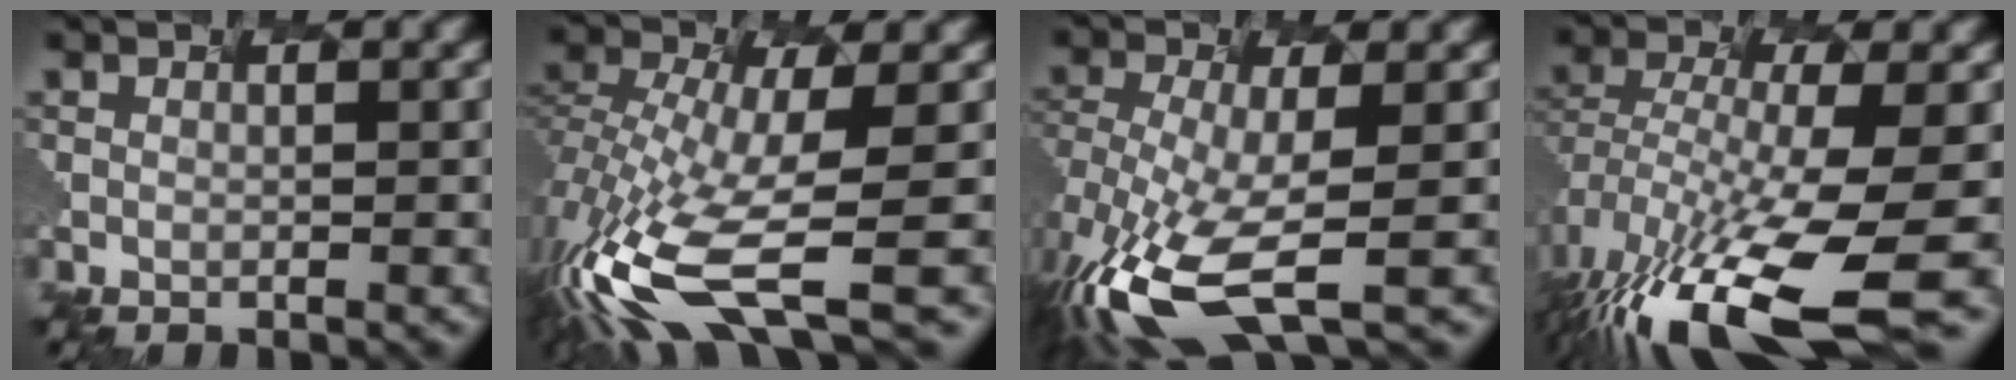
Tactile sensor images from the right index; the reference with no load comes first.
{"total": 11.7, "force": [-6.9, 3.0, 8.9], "torque": [-0.239, -0.040, -0.074]}
{"total": 9.2, "force": [-6.2, 1.8, 6.6], "torque": [-0.187, -0.038, -0.071]}
{"total": 12.0, "force": [-7.0, 2.4, 9.5], "torque": [-0.226, -0.041, -0.061]}